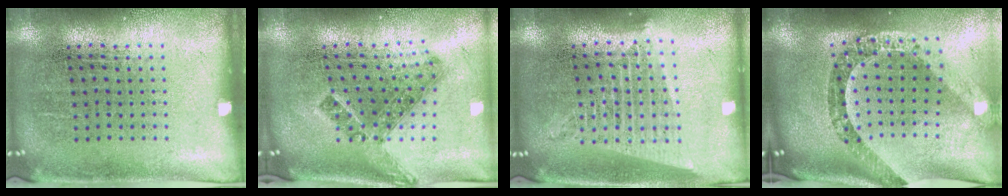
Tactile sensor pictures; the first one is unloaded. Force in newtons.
{"total": 1.4, "press": 1.0, "slide": 0.9}
{"total": 1.8, "press": 1.6, "slide": 0.9}
{"total": 2.8, "press": 2.1, "slide": 1.8}